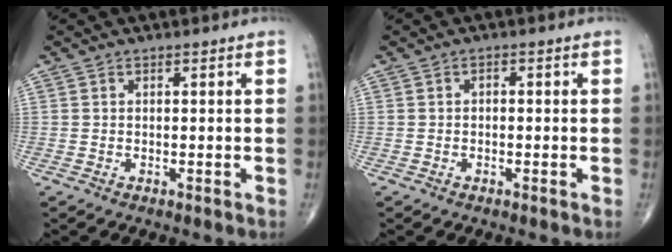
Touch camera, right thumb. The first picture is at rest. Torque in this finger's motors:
{"motor_torque": [0.01, -0.22, 0.17, -0.03, 0.04]}